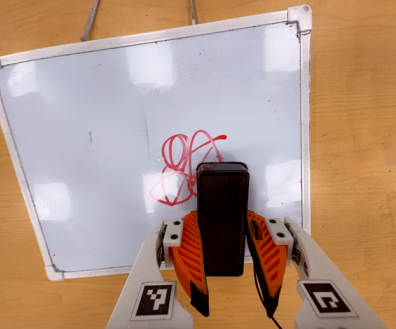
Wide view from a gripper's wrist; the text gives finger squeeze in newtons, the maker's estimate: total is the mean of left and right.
{"total": 5.4, "left": 4.0, "right": 6.8}